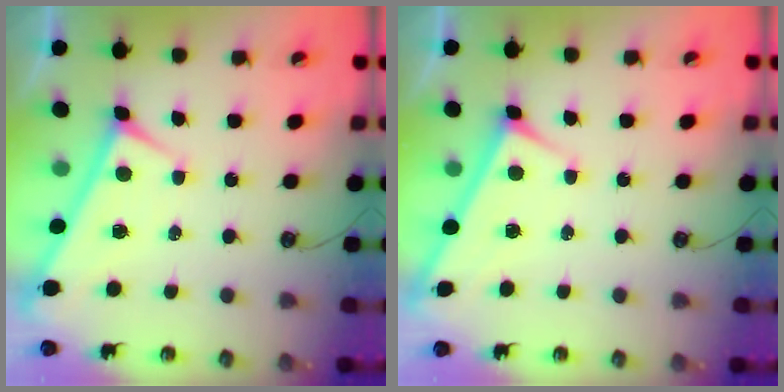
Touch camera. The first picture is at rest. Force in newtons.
{"total": 2.9, "press": 2.9, "slide": 0.3}